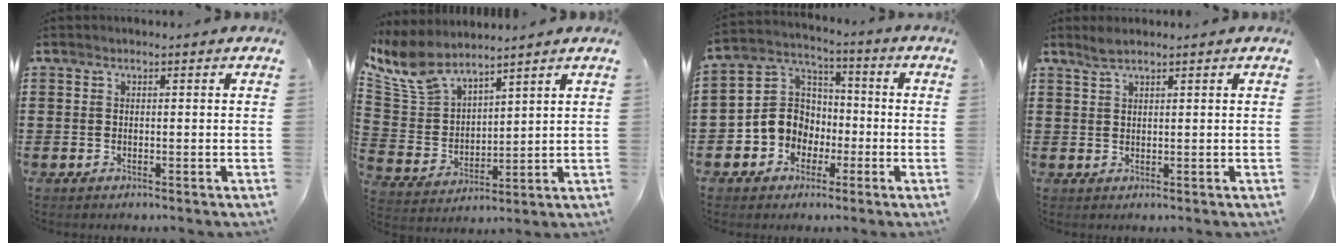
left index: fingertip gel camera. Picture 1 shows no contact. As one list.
[{"total": 7.8, "force": [6.9, 2.4, 2.7], "torque": [-0.087, -0.033, 0.126]}, {"total": 7.8, "force": [-2.1, 7.3, 2.0], "torque": [-0.084, 0.009, -0.046]}, {"total": 1.8, "force": [1.5, 0.2, 1.0], "torque": [-0.021, 0.002, 0.027]}]